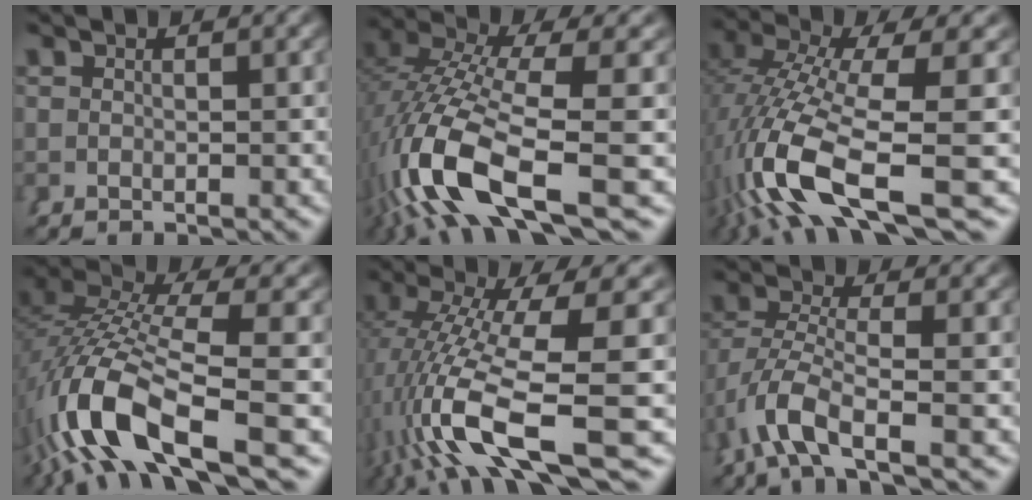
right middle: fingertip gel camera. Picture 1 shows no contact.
{"total": 10.3, "force": [-2.2, 5.4, 8.5], "torque": [-0.194, -0.034, -0.023]}
{"total": 10.0, "force": [-3.0, 4.3, 8.5], "torque": [-0.192, -0.042, -0.027]}
{"total": 9.7, "force": [-1.5, 5.7, 7.8], "torque": [-0.179, -0.020, -0.018]}
{"total": 11.3, "force": [-3.6, 3.9, 10.0], "torque": [-0.189, -0.032, -0.035]}
{"total": 4.0, "force": [-1.6, 1.7, 3.3], "torque": [-0.096, -0.027, -0.012]}